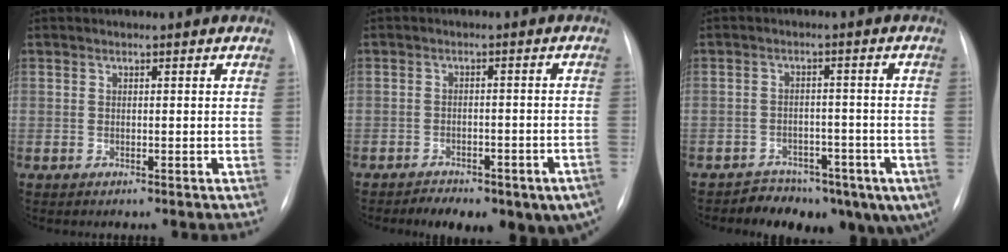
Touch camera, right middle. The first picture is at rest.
{"total": 14.9, "force": [-10.3, 6.1, 8.9], "torque": [-0.099, 0.014, -0.128]}
{"total": 11.2, "force": [-7.7, 6.8, 4.4], "torque": [-0.041, 0.023, -0.100]}